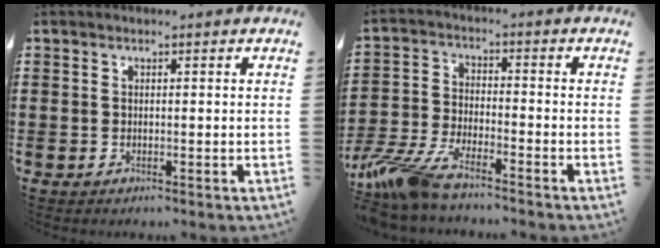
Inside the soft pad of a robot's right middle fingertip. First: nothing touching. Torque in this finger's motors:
{"motor_torque": [1.72, -0.42, 0.32, 0.21]}